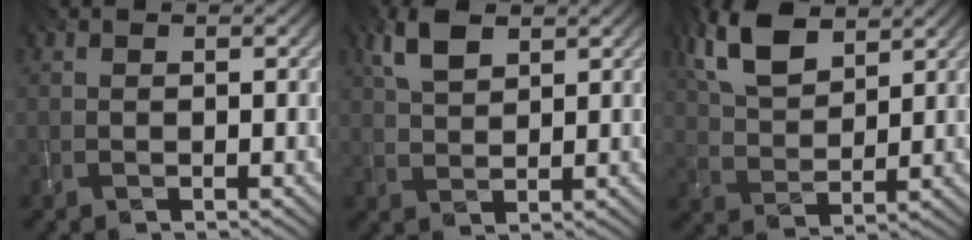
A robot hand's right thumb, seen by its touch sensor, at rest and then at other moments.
{"total": 3.6, "force": [2.0, 1.3, 2.6], "torque": [-0.064, 0.006, 0.047]}
{"total": 7.5, "force": [4.3, 3.2, 5.2], "torque": [-0.131, 0.013, 0.095]}